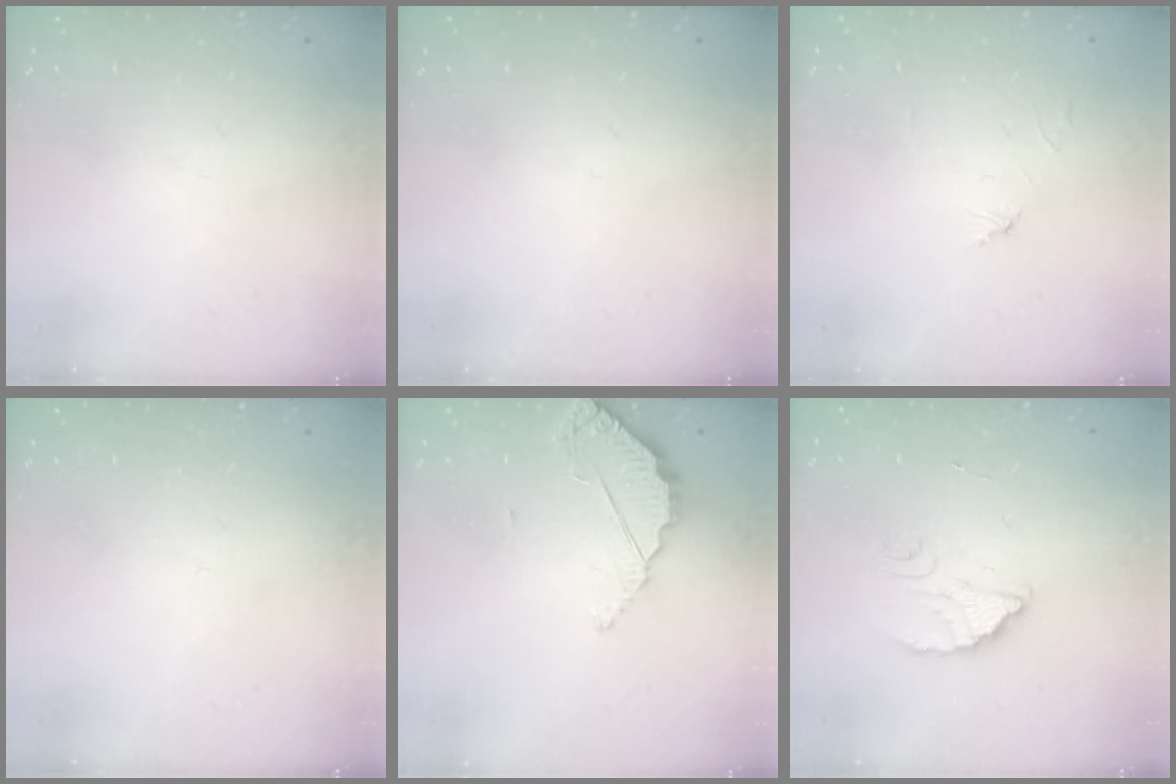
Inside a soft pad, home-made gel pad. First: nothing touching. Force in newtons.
{"total": 0.0}
{"total": 2.9, "press": 2.9, "slide": 0.3}
{"total": 2.3, "press": 2.3, "slide": 0.1}
{"total": 3.3, "press": 3.3, "slide": 0.3}
{"total": 2.4, "press": 2.4, "slide": 0.1}